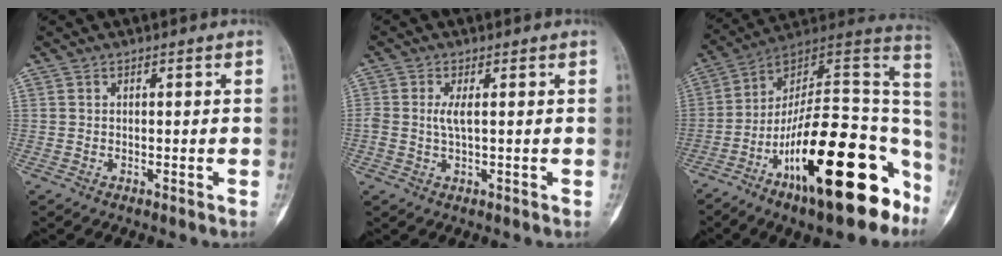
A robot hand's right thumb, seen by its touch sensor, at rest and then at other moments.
{"total": 2.3, "force": [0.2, 0.5, 2.2], "torque": [-0.062, 0.001, 0.007]}
{"total": 27.8, "force": [-12.2, 10.3, 22.8], "torque": [-0.279, 0.088, -0.190]}